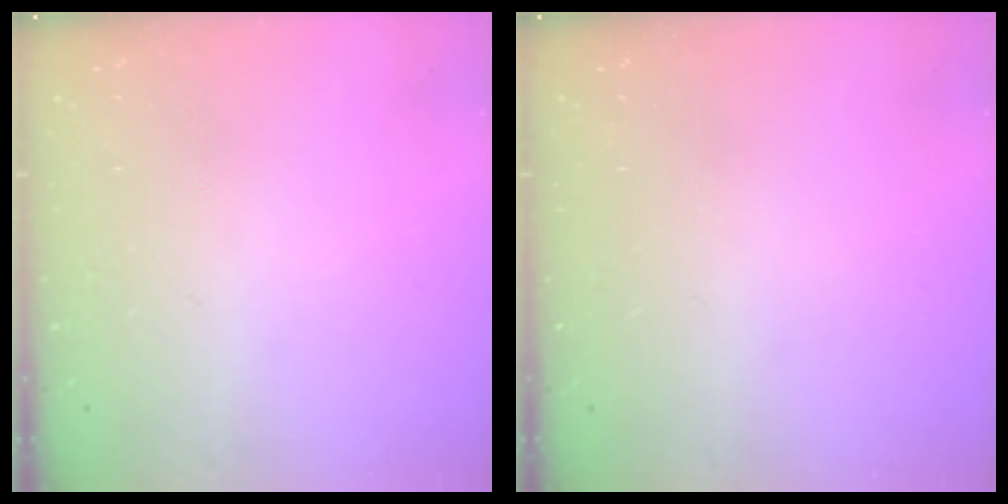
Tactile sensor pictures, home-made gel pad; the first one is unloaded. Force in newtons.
{"total": 0.0}